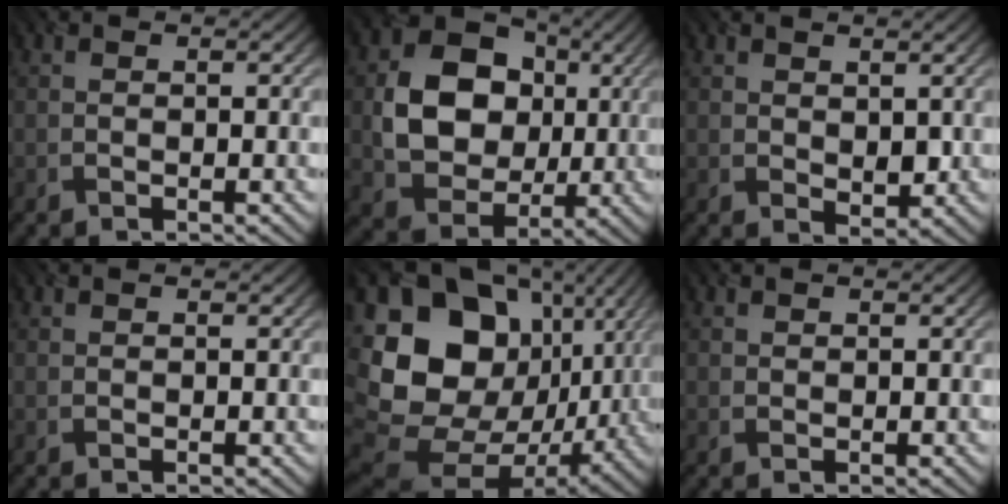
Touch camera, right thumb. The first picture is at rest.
{"total": 11.6, "force": [1.0, 9.4, 6.7], "torque": [-0.137, -0.002, 0.018]}
{"total": 2.3, "force": [1.0, 1.5, 1.5], "torque": [-0.032, -0.008, 0.022]}
{"total": 0.5, "force": [0.5, 0.2, 0.1], "torque": [-0.003, 0.000, 0.010]}
{"total": 22.1, "force": [3.6, 17.6, 12.8], "torque": [-0.304, -0.002, 0.102]}
{"total": 0.8, "force": [0.7, 0.4, 0.1], "torque": [-0.003, -0.001, 0.015]}